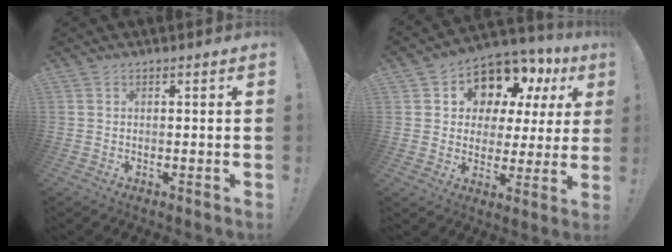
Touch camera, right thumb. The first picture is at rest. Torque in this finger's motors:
{"motor_torque": [0.60, 2.52, 1.25, 0.24, 0.01]}